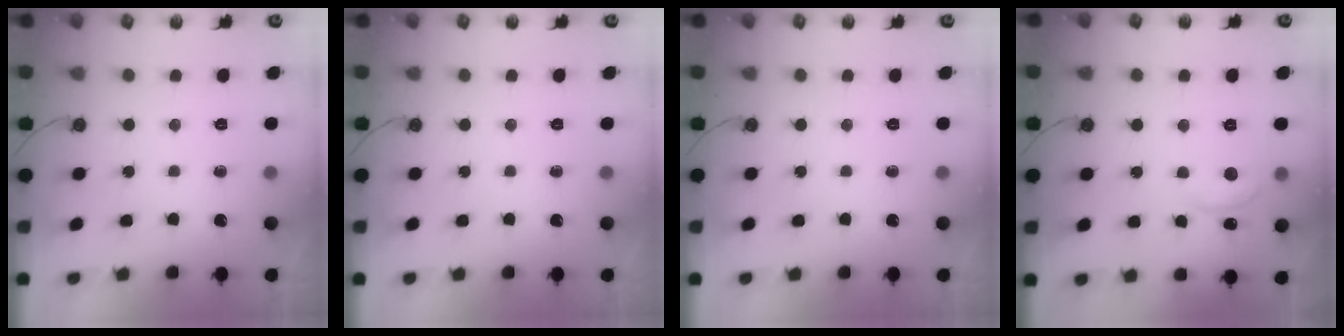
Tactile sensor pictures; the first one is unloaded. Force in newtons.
{"total": 0.0}
{"total": 0.0}
{"total": 2.6, "press": 2.5, "slide": 0.7}